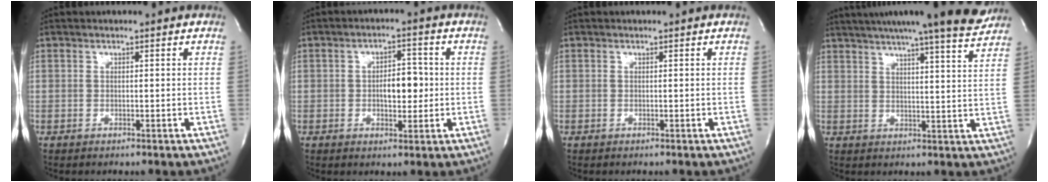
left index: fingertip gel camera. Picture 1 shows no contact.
{"total": 5.1, "force": [-0.3, 2.5, 4.5], "torque": [-0.068, 0.009, -0.002]}
{"total": 0.0}
{"total": 18.3, "force": [16.3, -0.4, 8.4], "torque": [-0.137, -0.014, 0.208]}